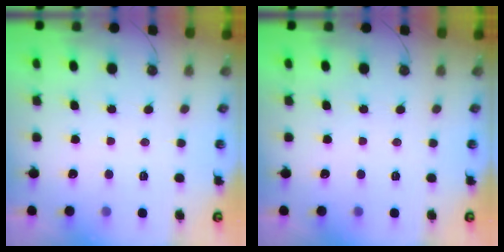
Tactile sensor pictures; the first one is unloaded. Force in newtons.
{"total": 0.0}